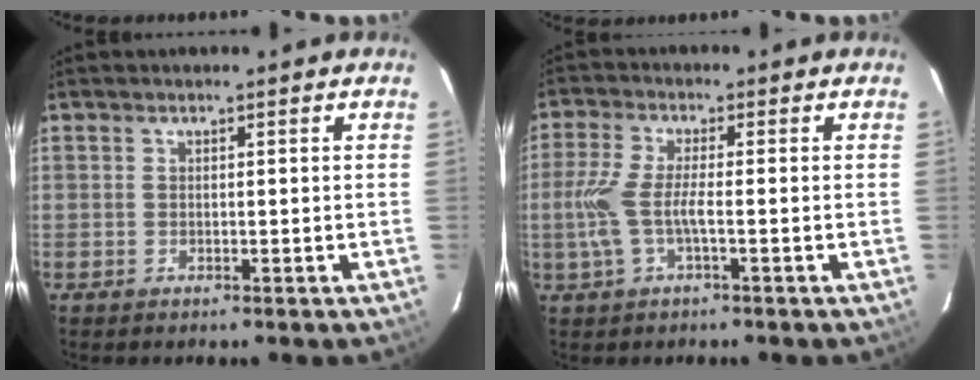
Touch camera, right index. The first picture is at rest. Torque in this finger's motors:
{"motor_torque": [0.56, -0.06, 0.53, 0.15]}